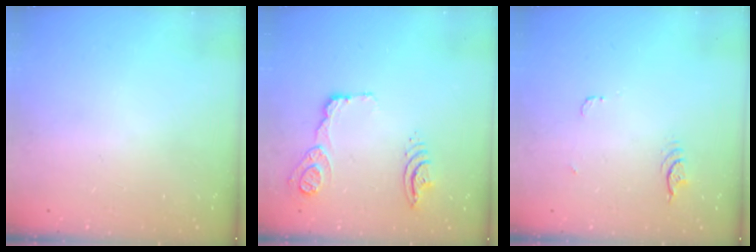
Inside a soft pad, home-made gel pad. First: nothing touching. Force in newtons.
{"total": 21.3, "press": 16.2, "slide": 13.8}
{"total": 3.8, "press": 3.5, "slide": 1.6}